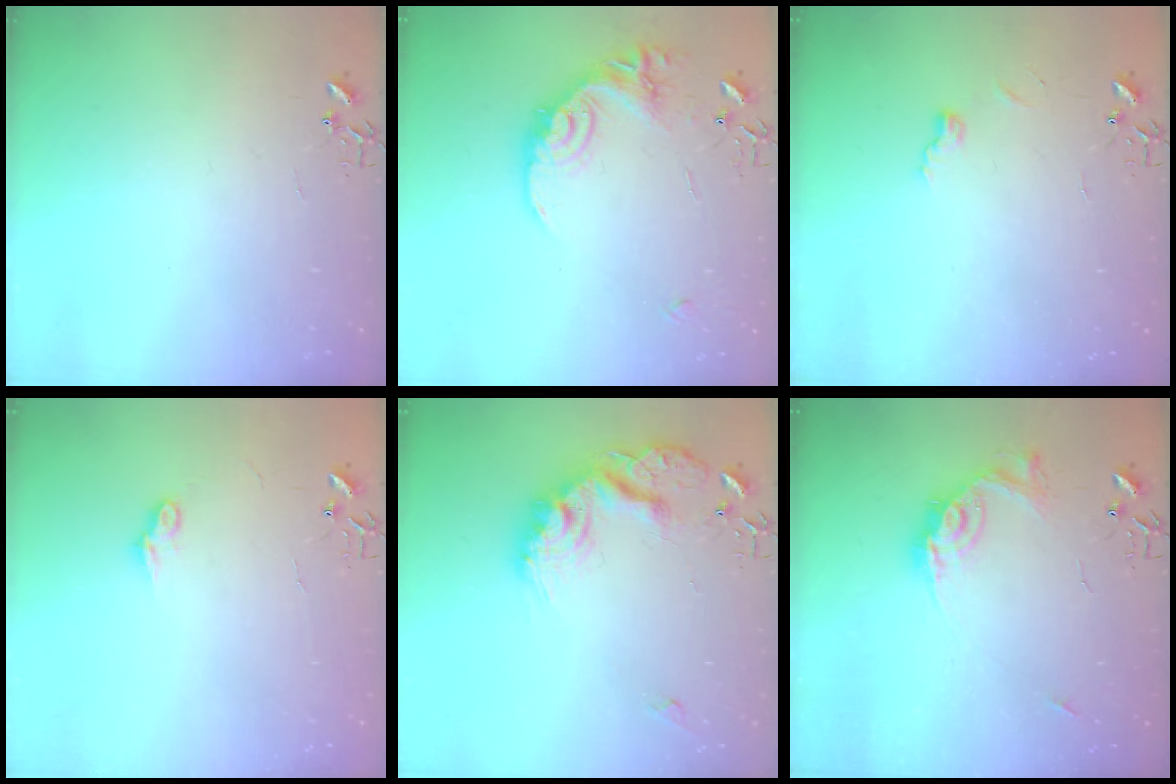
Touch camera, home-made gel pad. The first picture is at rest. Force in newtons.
{"total": 18.0, "press": 17.9, "slide": 1.1}
{"total": 5.5, "press": 5.5, "slide": 0.6}
{"total": 6.9, "press": 6.9, "slide": 0.2}
{"total": 19.5, "press": 19.5, "slide": 1.0}
{"total": 14.2, "press": 14.2, "slide": 1.3}